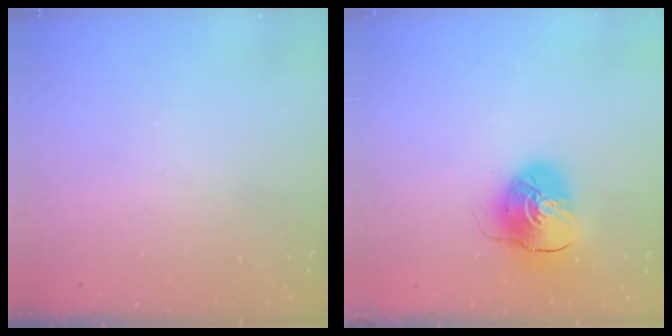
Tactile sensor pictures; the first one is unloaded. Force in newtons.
{"total": 9.4, "press": 9.3, "slide": 1.3}